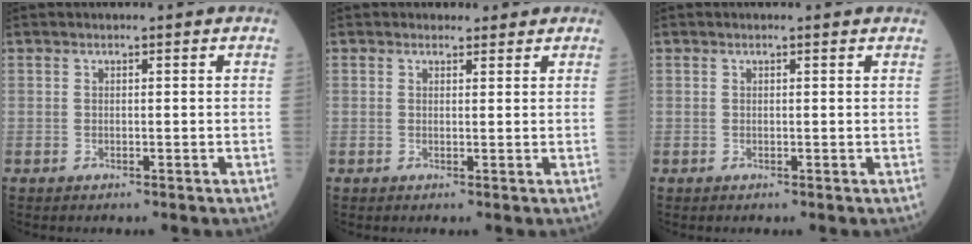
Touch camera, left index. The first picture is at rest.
{"total": 2.0, "force": [1.6, 1.2, 0.1], "torque": [0.003, 0.001, 0.014]}
{"total": 0.9, "force": [0.8, 0.1, 0.3], "torque": [-0.009, -0.001, 0.002]}